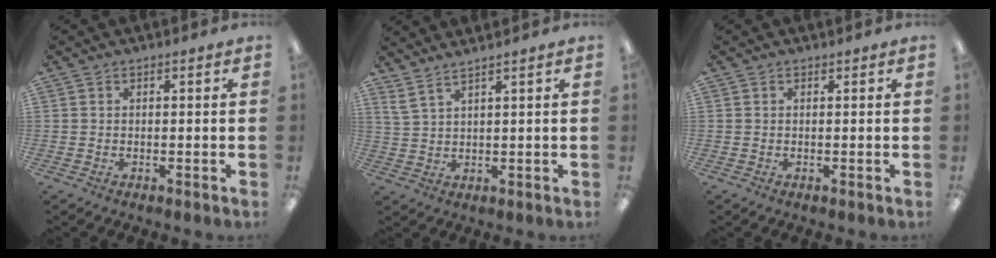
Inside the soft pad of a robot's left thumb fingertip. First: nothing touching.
{"total": 3.3, "force": [3.0, -0.2, 1.4], "torque": [-0.036, -0.013, 0.055]}
{"total": 0.0}